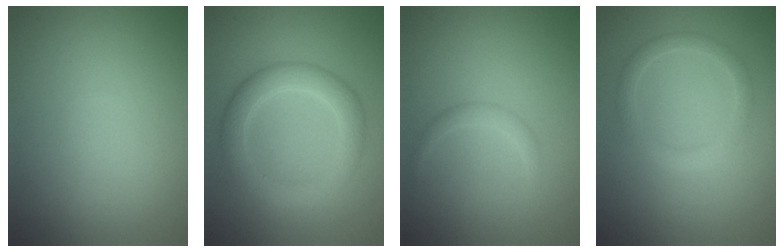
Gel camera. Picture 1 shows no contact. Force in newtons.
{"total": 4.1, "press": 4.1, "slide": 0.0}
{"total": 1.0, "press": 1.0, "slide": 0.1}
{"total": 2.0, "press": 2.0, "slide": 0.1}